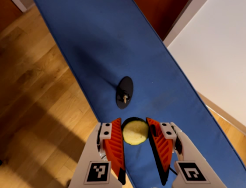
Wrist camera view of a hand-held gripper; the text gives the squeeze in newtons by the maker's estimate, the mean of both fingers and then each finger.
{"total": 8.0, "left": 7.8, "right": 8.2}